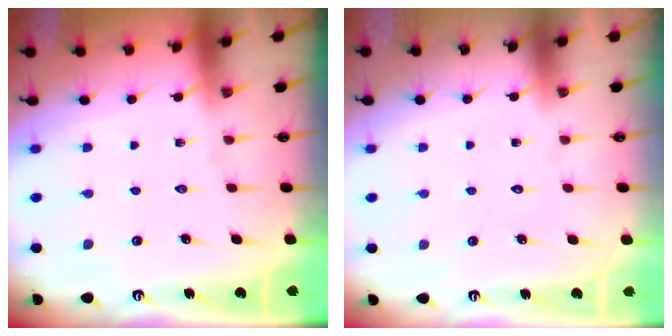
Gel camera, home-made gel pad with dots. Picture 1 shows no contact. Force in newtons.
{"total": 1.7, "press": 1.7, "slide": 0.1}